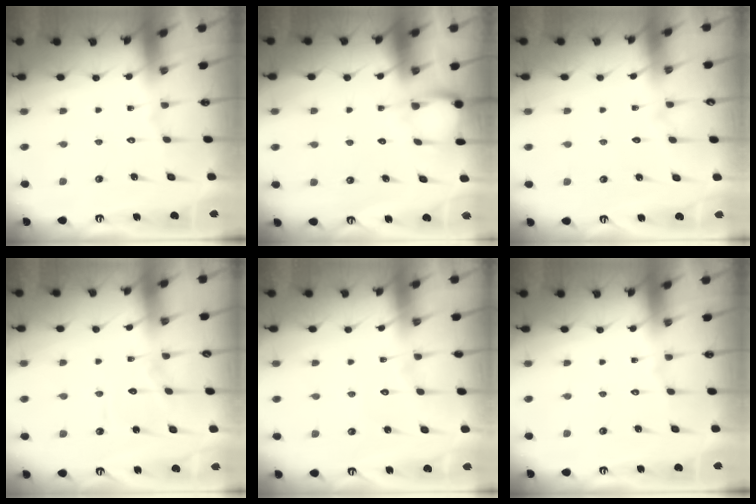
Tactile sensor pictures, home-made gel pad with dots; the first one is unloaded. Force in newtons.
{"total": 4.5, "press": 4.5, "slide": 0.4}
{"total": 2.6, "press": 2.6, "slide": 0.3}
{"total": 6.9, "press": 6.9, "slide": 0.2}
{"total": 3.1, "press": 3.1, "slide": 0.4}
{"total": 0.0}